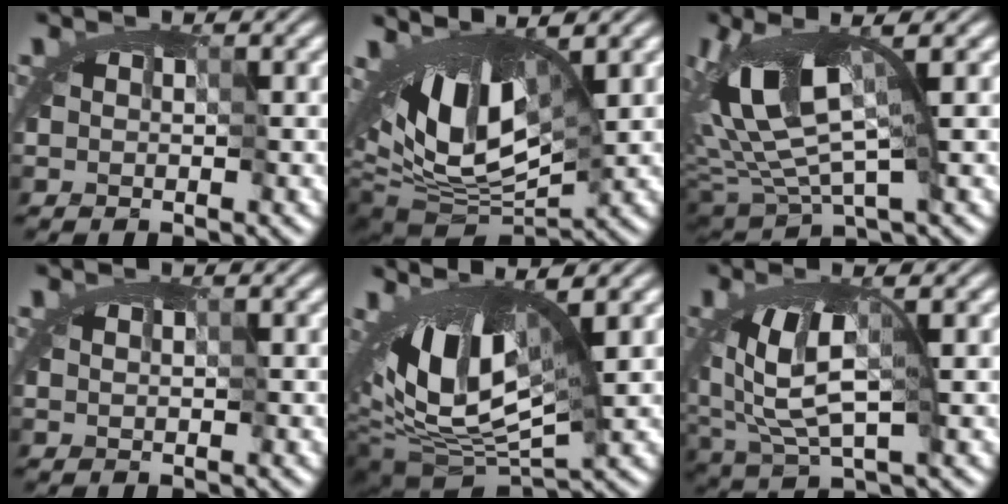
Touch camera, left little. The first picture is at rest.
{"total": 11.5, "force": [0.8, 4.6, 10.6], "torque": [-0.150, 0.000, 0.023]}
{"total": 7.5, "force": [-0.2, 2.8, 6.9], "torque": [-0.146, -0.005, -0.010]}
{"total": 0.0}
{"total": 10.2, "force": [1.8, 4.4, 9.1], "torque": [-0.152, 0.001, 0.032]}
{"total": 4.4, "force": [-0.4, 2.0, 3.9], "torque": [-0.083, -0.012, -0.008]}